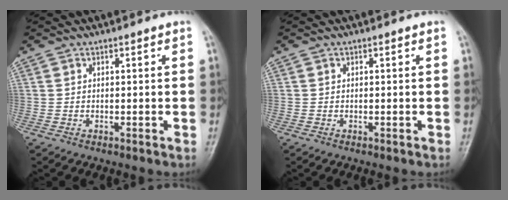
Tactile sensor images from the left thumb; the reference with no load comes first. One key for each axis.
{"total": 0.0}